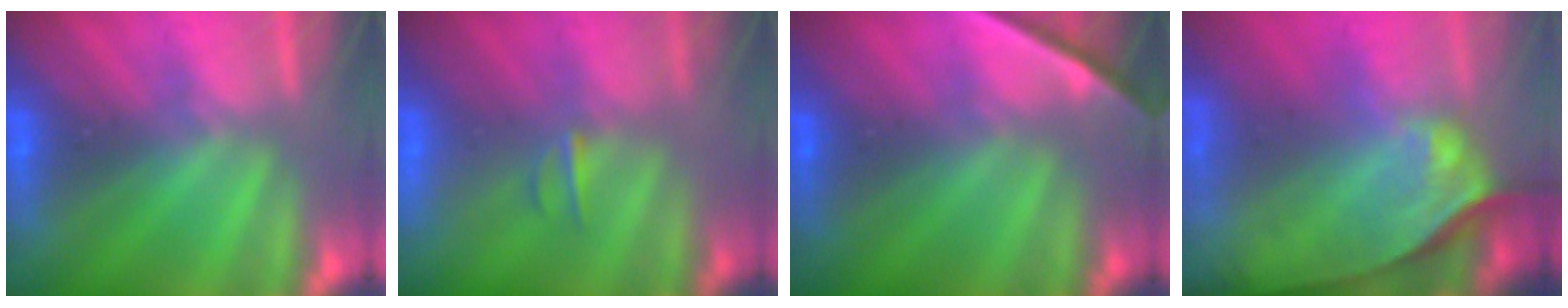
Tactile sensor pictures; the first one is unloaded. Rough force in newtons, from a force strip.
{"total": 2.1}
{"total": 2.1}
{"total": 8.0}